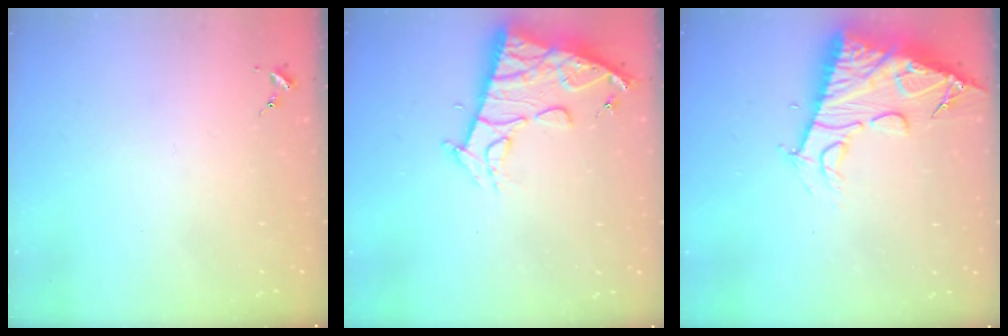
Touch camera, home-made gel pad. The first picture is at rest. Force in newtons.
{"total": 13.2, "press": 13.2, "slide": 1.4}
{"total": 14.3, "press": 14.2, "slide": 1.3}